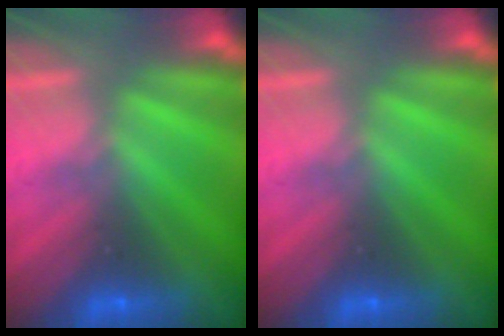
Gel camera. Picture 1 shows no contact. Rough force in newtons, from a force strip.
{"total": 0.0}